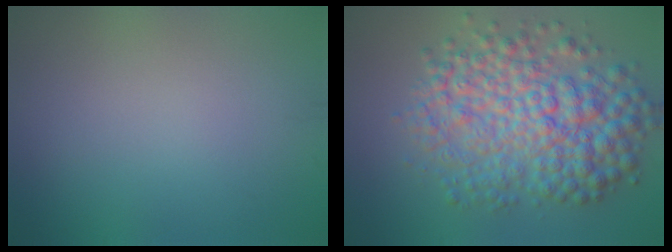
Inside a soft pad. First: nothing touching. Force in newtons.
{"total": 8.4, "press": 8.4, "slide": 0.1}